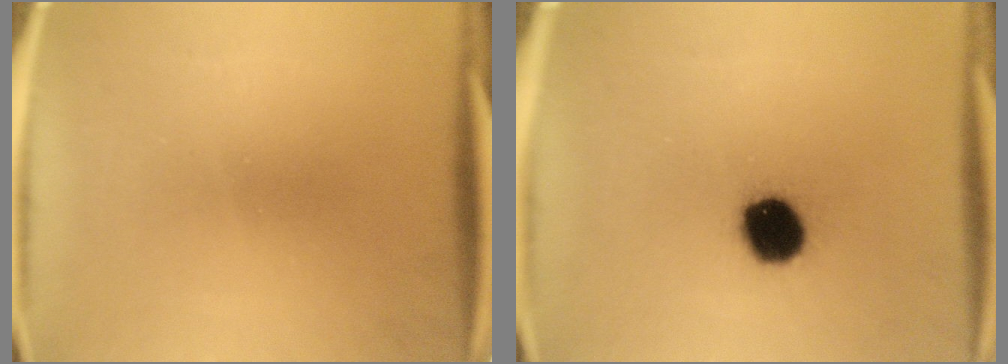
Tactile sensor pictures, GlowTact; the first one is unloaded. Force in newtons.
{"total": 11.5}